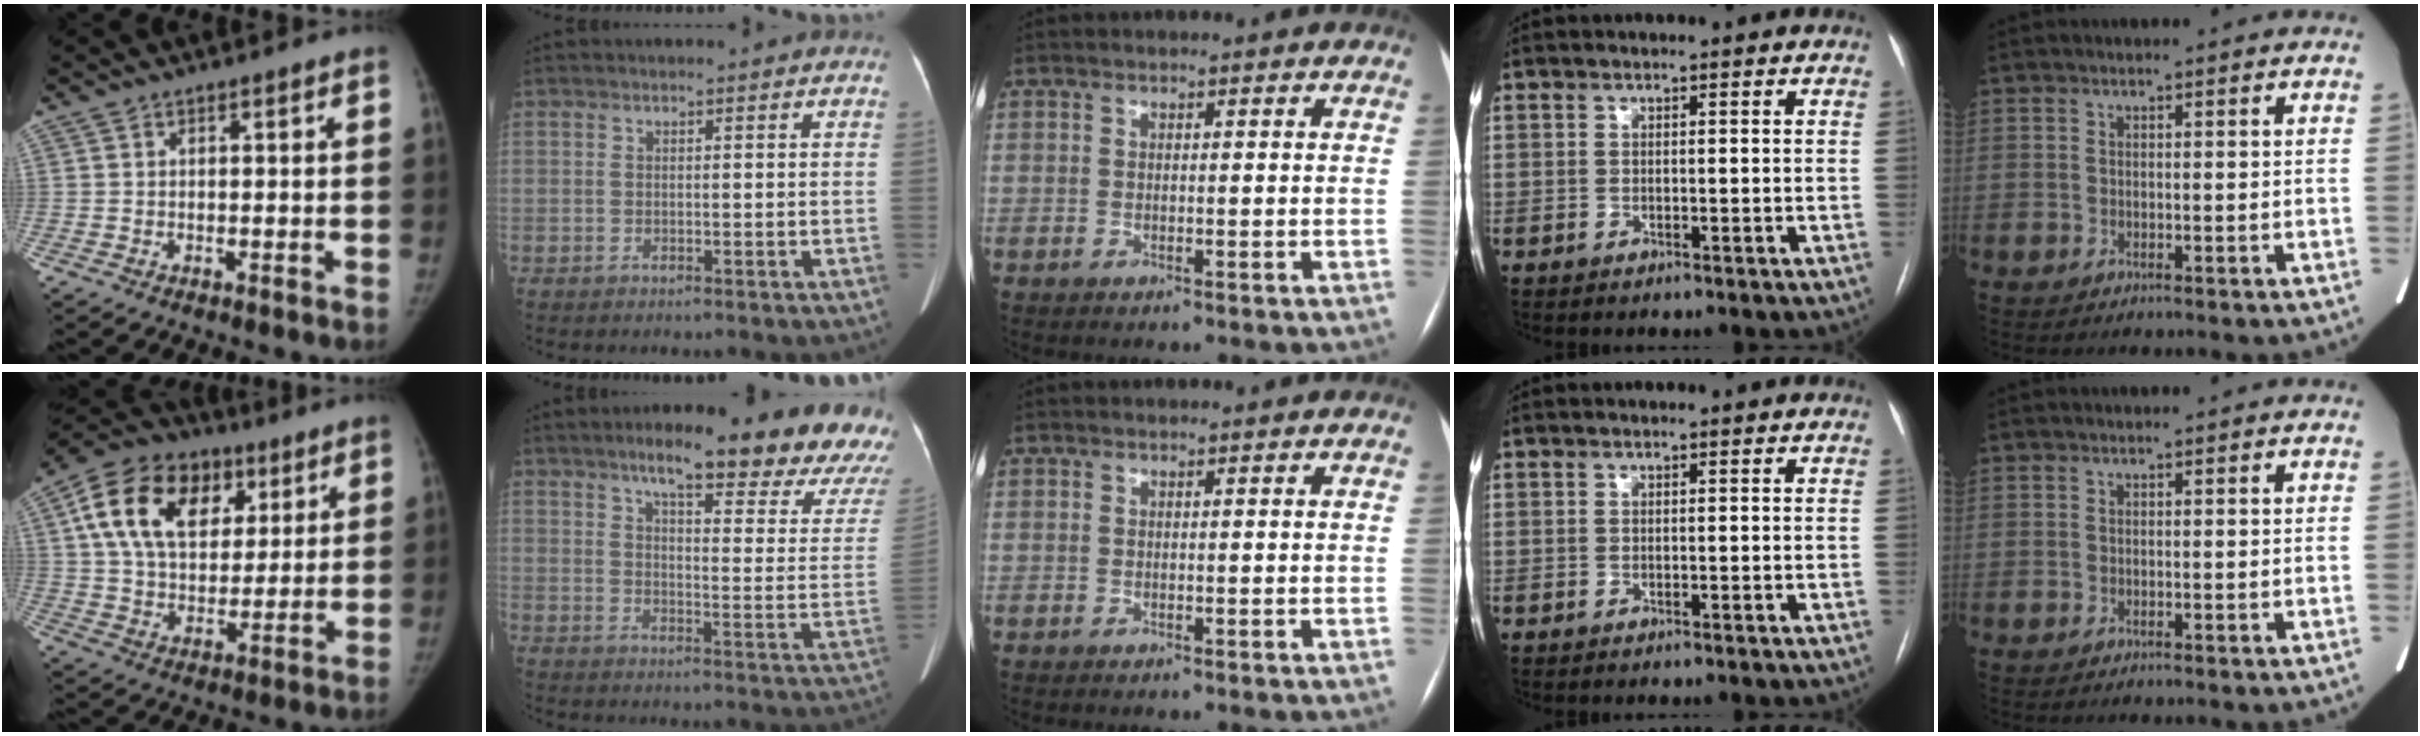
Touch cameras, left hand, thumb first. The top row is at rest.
{"thumb": {"total": 20.1, "force": [7.4, 13.6, 12.8], "torque": [-0.208, 0.004, 0.121]}, "index": {"total": 22.7, "force": [18.5, 4.0, 12.5], "torque": [-0.153, -0.040, 0.217]}}